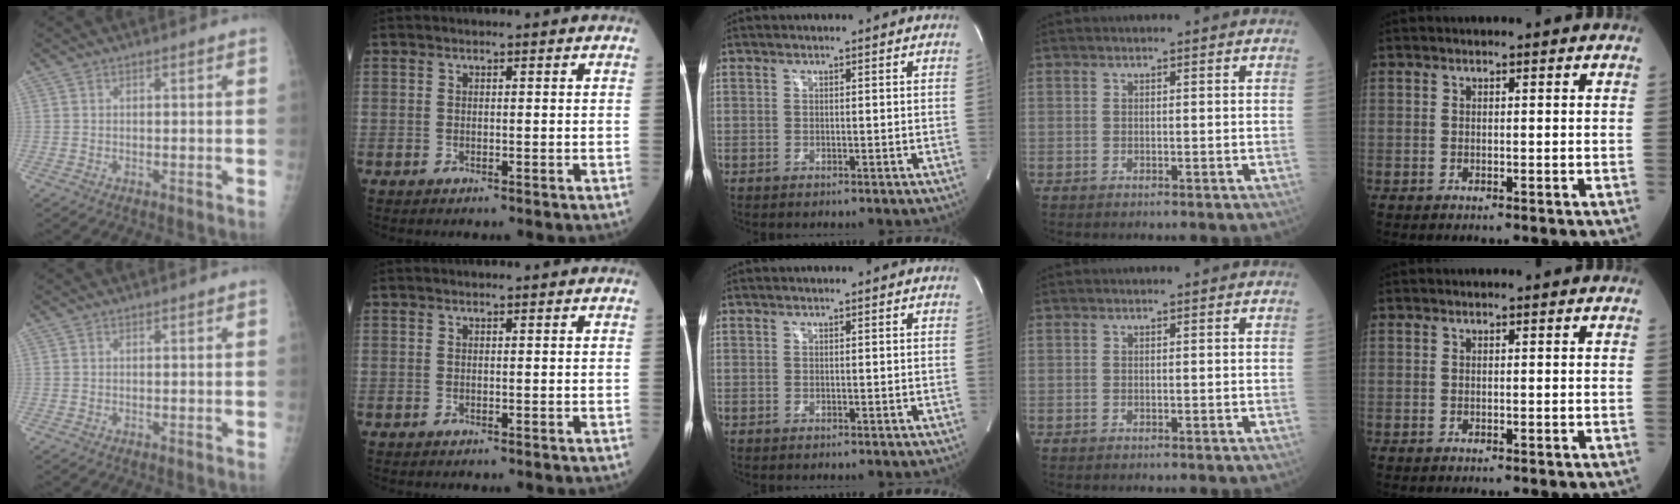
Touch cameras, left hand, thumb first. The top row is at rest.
{}